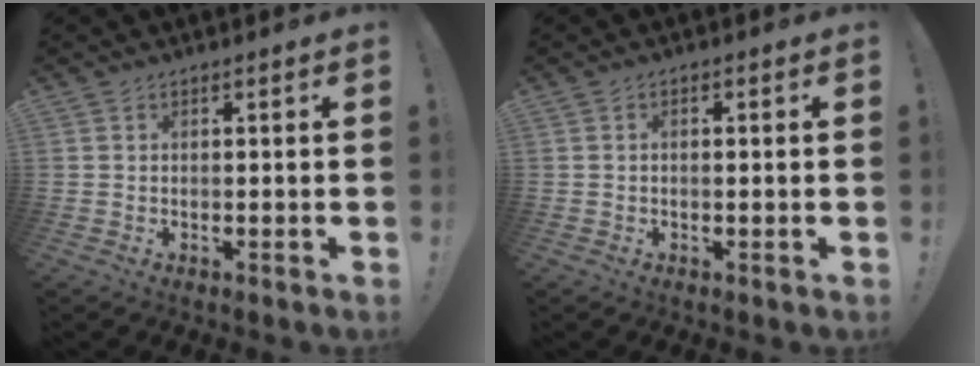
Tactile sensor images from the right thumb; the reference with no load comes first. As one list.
[{"total": 0.8, "force": [-0.5, 0.2, 0.6], "torque": [-0.008, 0.001, -0.008]}]